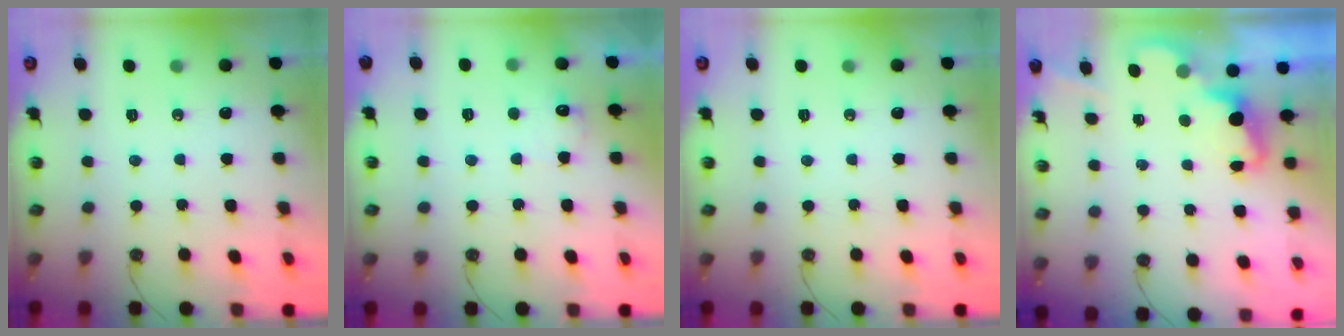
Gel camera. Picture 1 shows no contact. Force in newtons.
{"total": 8.2, "press": 8.1, "slide": 0.5}
{"total": 0.0}
{"total": 2.2, "press": 2.2, "slide": 0.5}